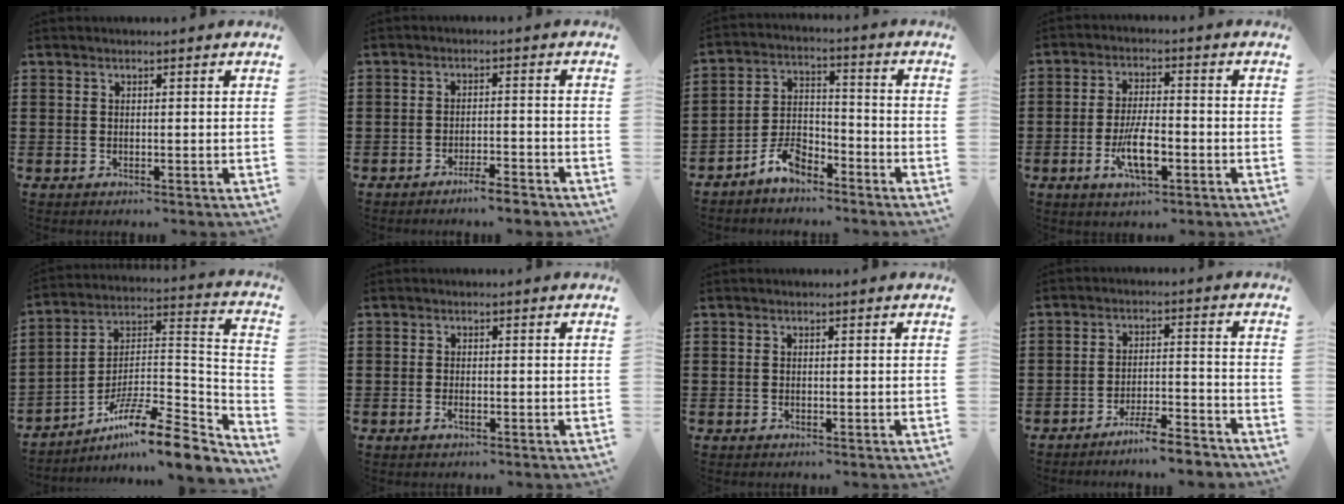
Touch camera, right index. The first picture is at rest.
{"total": 3.5, "force": [-3.1, 0.0, 1.5], "torque": [-0.025, 0.001, -0.060]}
{"total": 6.1, "force": [-5.0, 2.6, 2.5], "torque": [-0.055, 0.018, -0.096]}
{"total": 7.3, "force": [-2.4, 2.6, 6.3], "torque": [-0.130, -0.006, -0.045]}
{"total": 12.4, "force": [-9.6, 1.9, 7.7], "torque": [-0.125, 0.014, -0.183]}
{"total": 1.1, "force": [-0.6, 0.3, 0.9], "torque": [-0.019, -0.005, -0.009]}
{"total": 0.0}
{"total": 5.6, "force": [-5.1, 0.2, 2.2], "torque": [-0.043, -0.003, -0.098]}